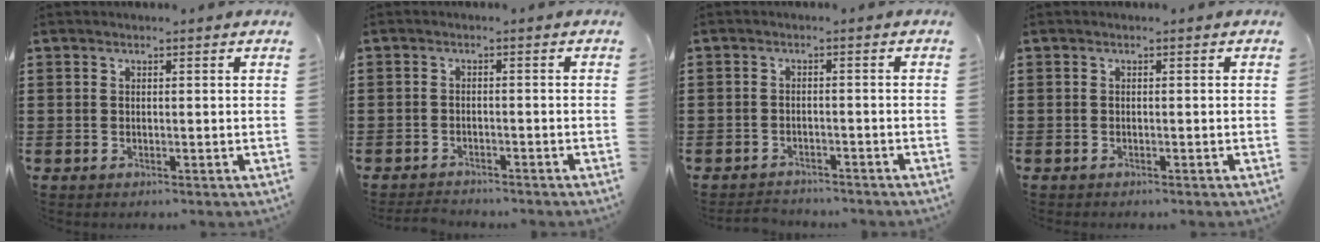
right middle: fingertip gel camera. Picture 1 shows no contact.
{"total": 2.3, "force": [-2.3, 0.5, -0.1], "torque": [-0.004, 0.001, -0.051]}
{"total": 2.3, "force": [-2.2, 0.5, -0.2], "torque": [-0.002, 0.000, -0.051]}
{"total": 0.0}